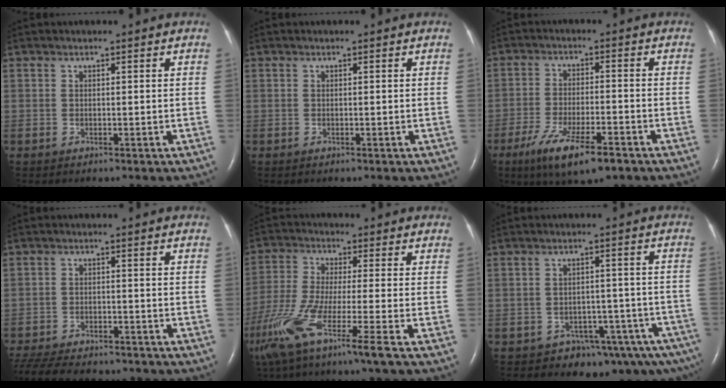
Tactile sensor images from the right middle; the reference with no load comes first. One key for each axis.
{"total": 0.0}
{"total": 10.2, "fx": -6.4, "fy": 2.0, "fz": 7.8, "tx": -0.148, "ty": -0.022, "tz": -0.104}
{"total": 15.9, "fx": -13.5, "fy": 4.9, "fz": 6.9, "tx": -0.173, "ty": -0.022, "tz": -0.190}
{"total": 11.7, "fx": -6.8, "fy": -0.9, "fz": 9.4, "tx": -0.192, "ty": -0.041, "tz": -0.133}
{"total": 8.8, "fx": -7.4, "fy": 3.0, "fz": 3.7, "tx": -0.027, "ty": 0.026, "tz": -0.097}